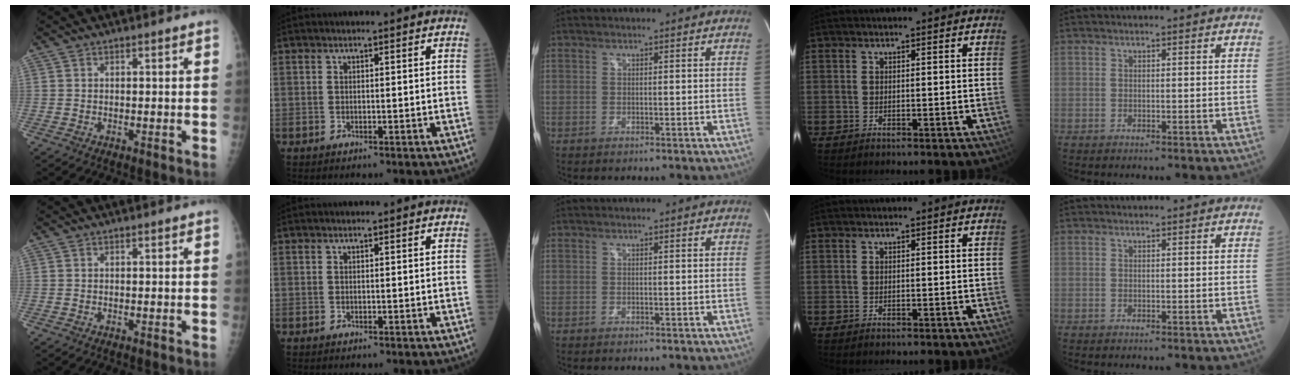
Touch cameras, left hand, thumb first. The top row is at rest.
{}